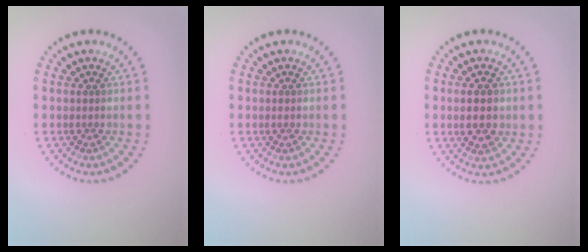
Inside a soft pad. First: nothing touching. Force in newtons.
{"total": 0.6, "press": 0.6, "slide": 0.1}
{"total": 2.6, "press": 2.6, "slide": 0.0}